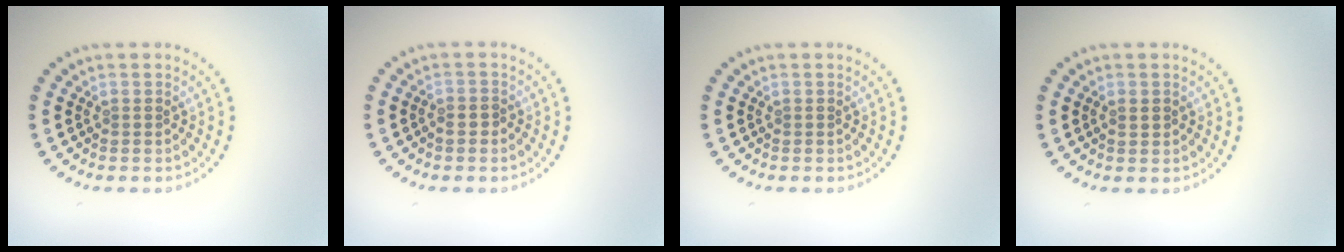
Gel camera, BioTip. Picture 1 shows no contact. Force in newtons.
{"total": 0.6, "press": 0.5, "slide": 0.3}
{"total": 0.0}
{"total": 0.5, "press": 0.5, "slide": 0.2}